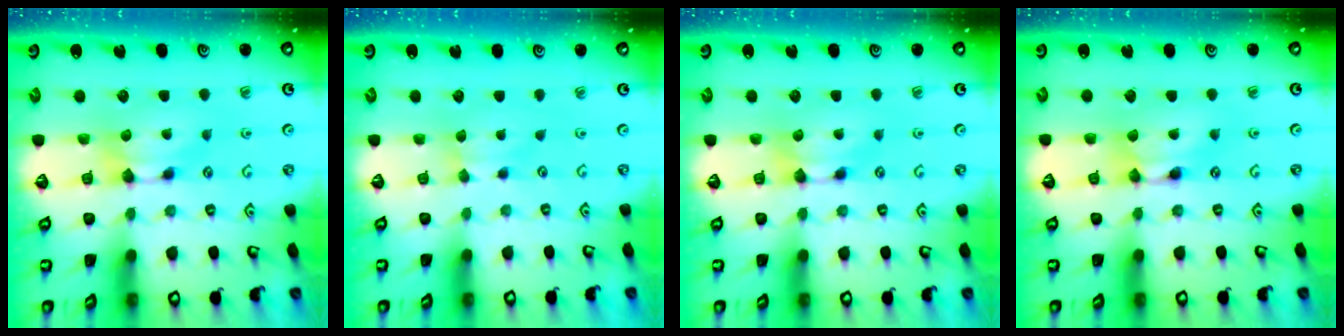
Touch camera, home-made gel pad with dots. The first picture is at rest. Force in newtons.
{"total": 2.1, "press": 2.0, "slide": 0.5}
{"total": 0.0}
{"total": 1.8, "press": 1.8, "slide": 0.1}